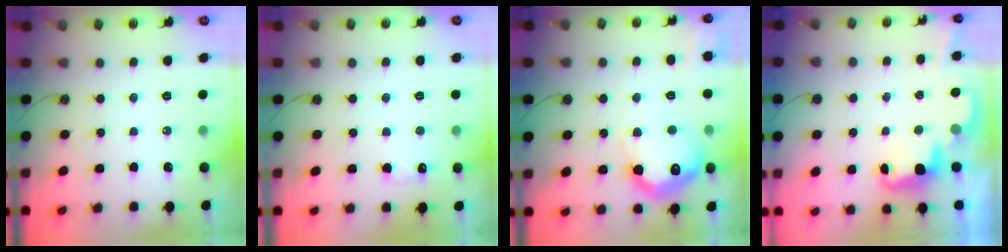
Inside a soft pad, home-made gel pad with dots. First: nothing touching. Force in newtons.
{"total": 6.5, "press": 6.4, "slide": 1.1}
{"total": 22.5, "press": 22.4, "slide": 1.7}
{"total": 2.3, "press": 2.3, "slide": 0.5}